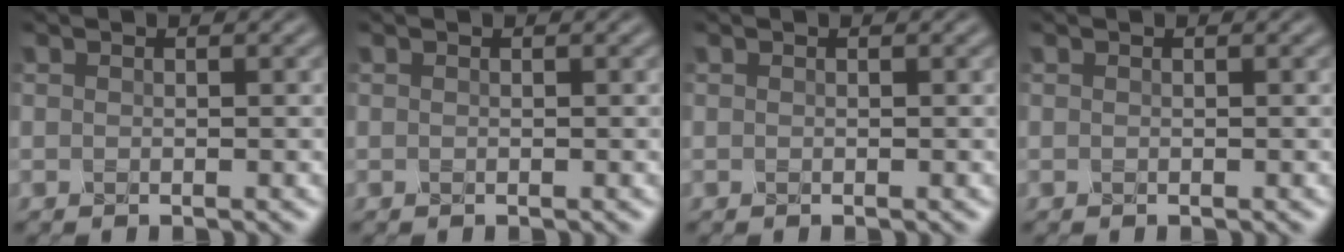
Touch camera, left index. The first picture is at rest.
{"total": 0.0}
{"total": 0.0}
{"total": 0.0}